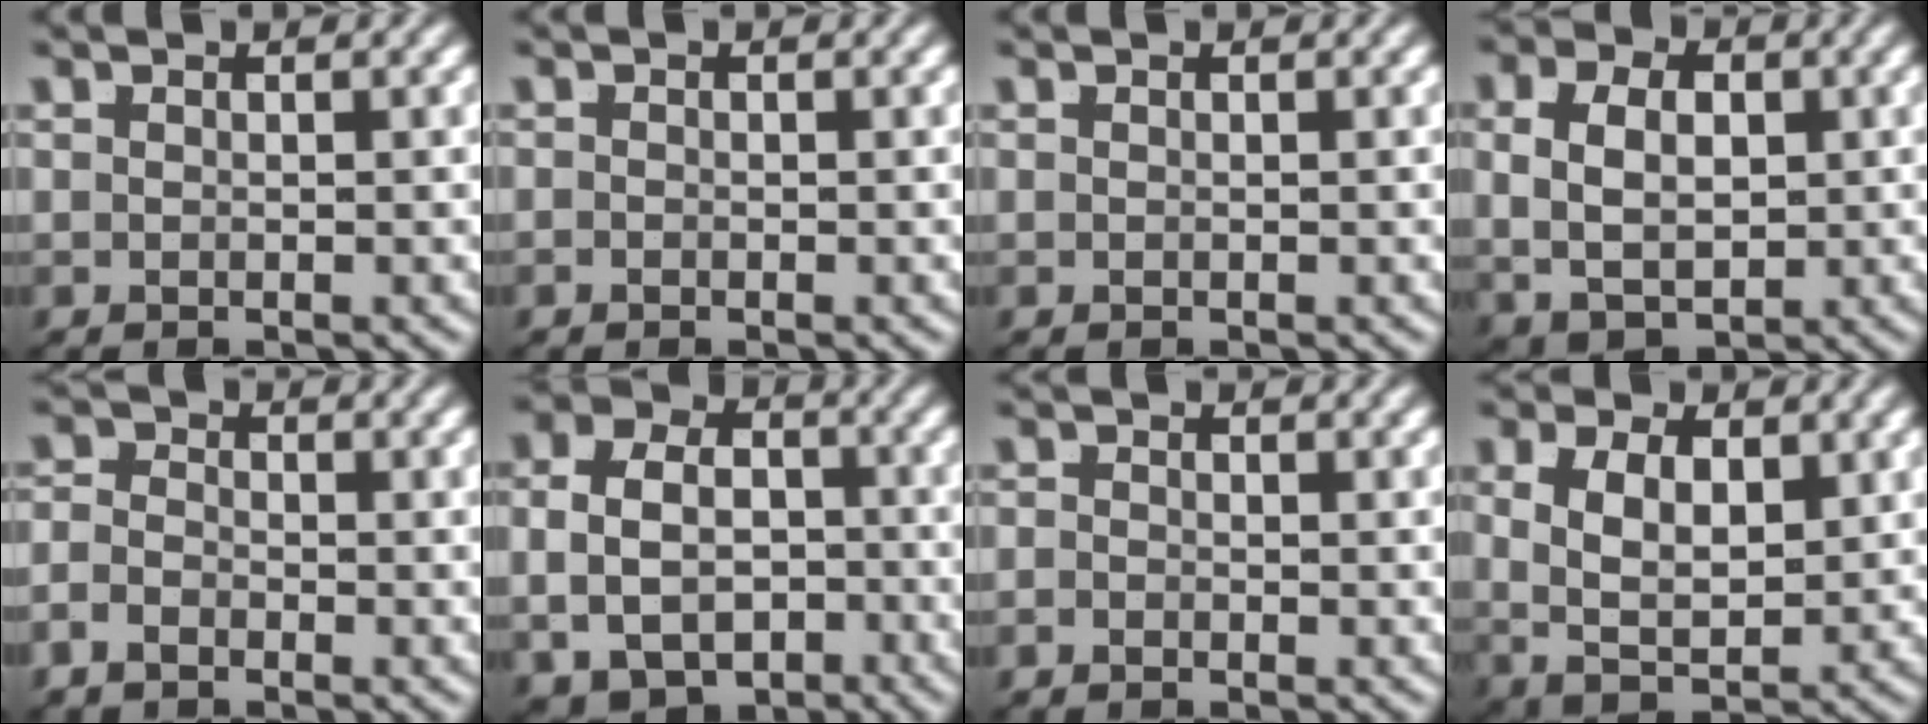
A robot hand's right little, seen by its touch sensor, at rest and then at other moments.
{"total": 0.7, "force": [-0.6, -0.2, -0.1], "torque": [0.006, -0.007, -0.009]}
{"total": 0.0}
{"total": 7.8, "force": [-0.1, 6.2, 4.8], "torque": [-0.086, -0.018, 0.006]}
{"total": 2.2, "force": [-1.5, 1.4, 0.7], "torque": [-0.014, -0.017, -0.024]}
{"total": 8.2, "force": [-2.5, 6.4, 4.5], "torque": [-0.071, -0.027, -0.036]}
{"total": 1.1, "force": [-1.1, 0.3, 0.1], "torque": [0.001, -0.009, -0.018]}
{"total": 7.6, "force": [0.4, 5.7, 4.9], "torque": [-0.103, -0.017, 0.010]}